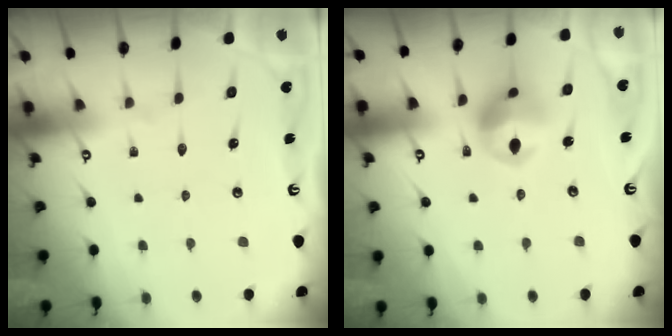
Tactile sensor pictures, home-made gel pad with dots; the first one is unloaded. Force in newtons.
{"total": 11.6, "press": 11.5, "slide": 1.9}